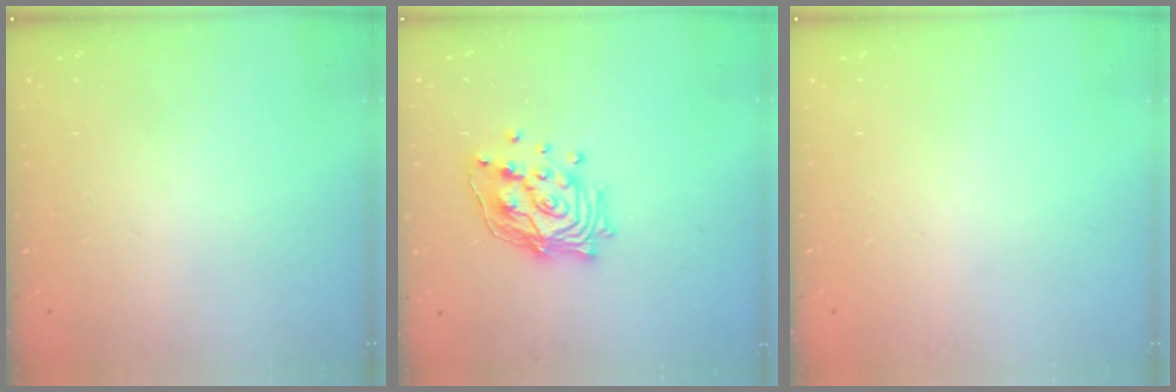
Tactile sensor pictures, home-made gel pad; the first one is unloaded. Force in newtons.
{"total": 14.8, "press": 14.6, "slide": 2.2}
{"total": 0.0}